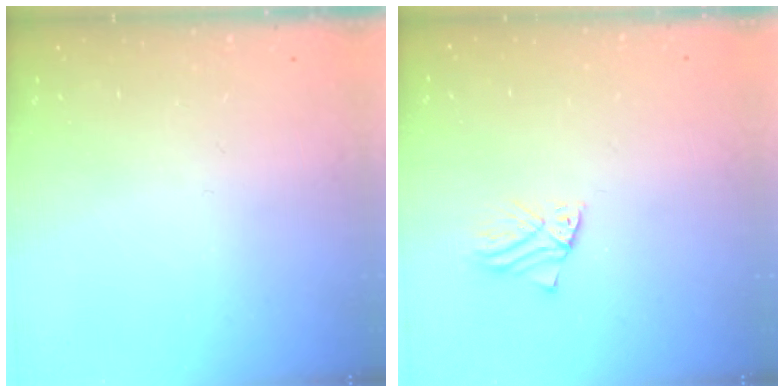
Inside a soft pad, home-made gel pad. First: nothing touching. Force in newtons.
{"total": 1.2, "press": 1.2, "slide": 0.1}